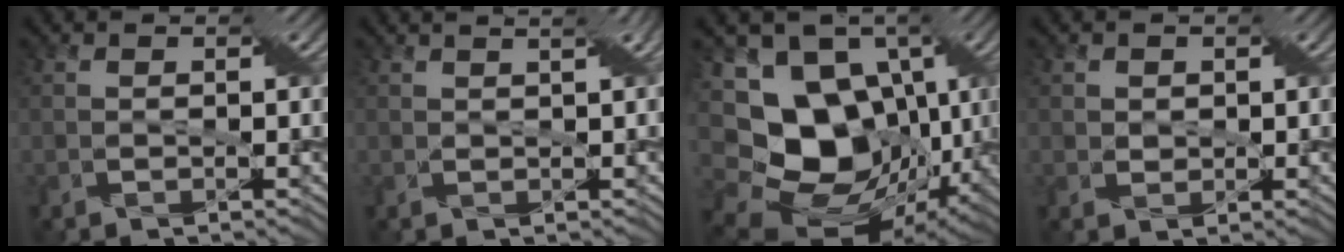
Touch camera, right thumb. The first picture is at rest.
{"total": 2.9, "force": [1.9, 0.0, 2.2], "torque": [-0.031, 0.016, 0.027]}
{"total": 19.0, "force": [-2.9, 14.1, 12.3], "torque": [-0.262, -0.015, -0.036]}
{"total": 2.0, "force": [1.0, 1.5, 0.6], "torque": [-0.020, 0.005, 0.014]}